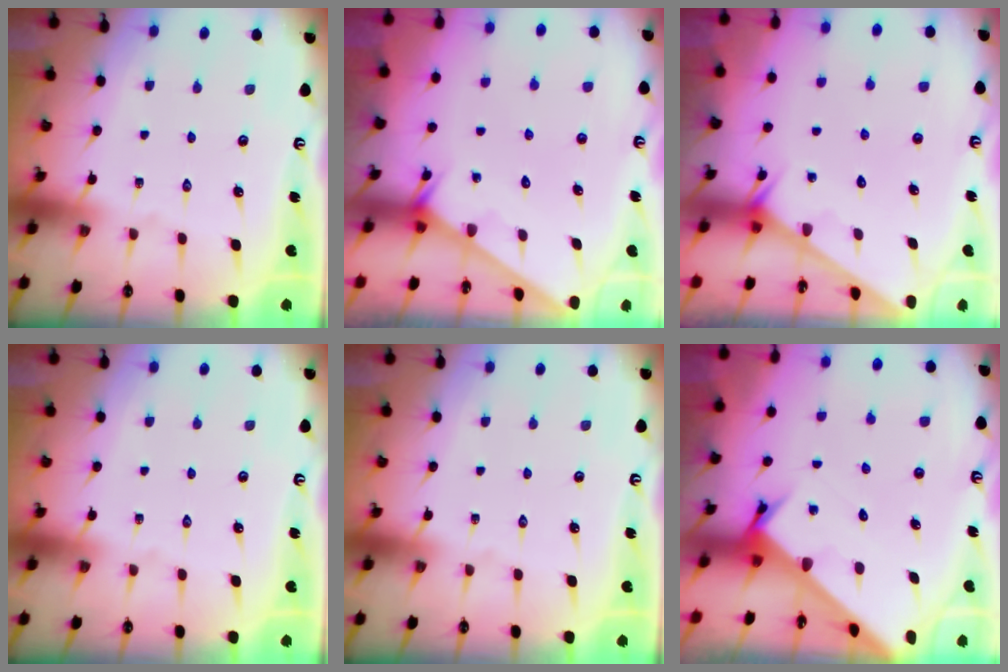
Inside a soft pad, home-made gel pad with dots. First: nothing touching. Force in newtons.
{"total": 1.8, "press": 1.8, "slide": 0.1}
{"total": 1.5, "press": 1.5, "slide": 0.1}
{"total": 0.0}
{"total": 0.0}
{"total": 2.8, "press": 2.8, "slide": 0.3}